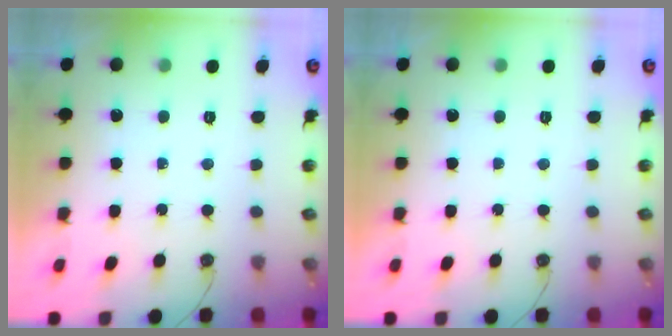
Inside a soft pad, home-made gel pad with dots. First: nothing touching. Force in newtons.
{"total": 0.0}